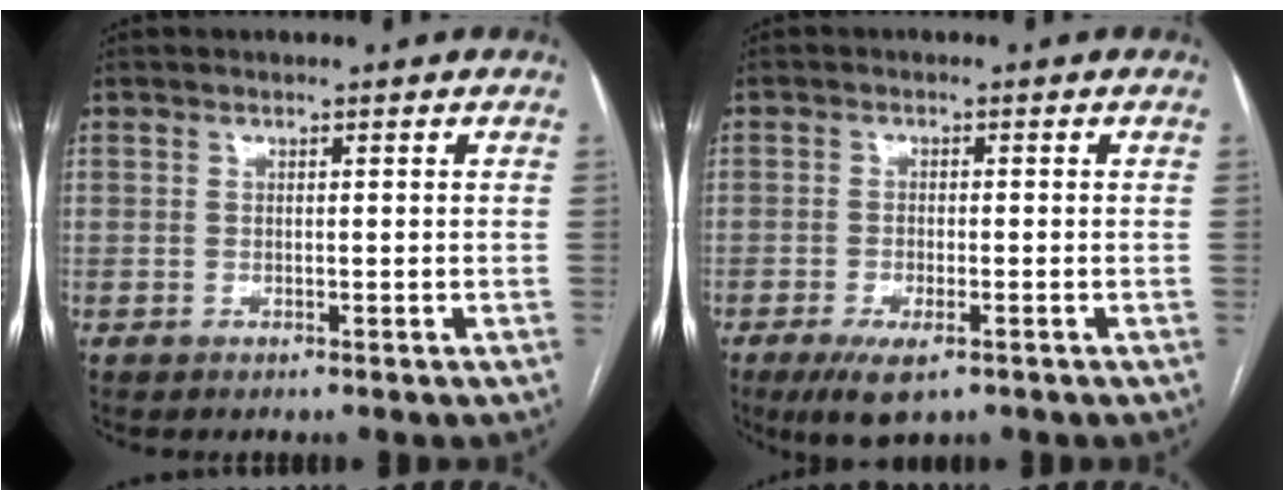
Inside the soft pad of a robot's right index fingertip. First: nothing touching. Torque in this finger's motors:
{"motor_torque": [0.86, -0.22, 0.32, 0.07]}